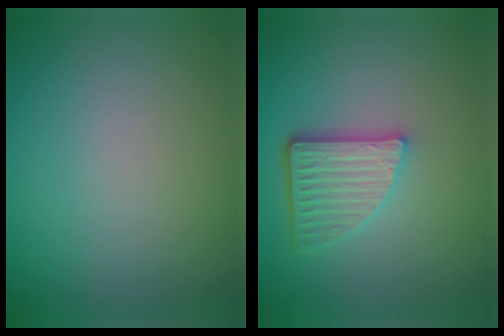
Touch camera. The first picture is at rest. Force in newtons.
{"total": 4.9, "press": 3.6, "slide": 3.4}